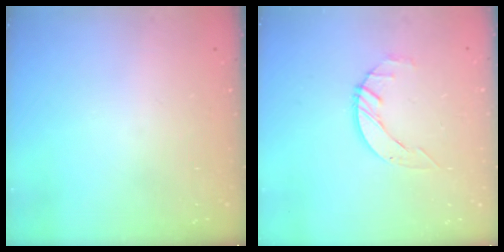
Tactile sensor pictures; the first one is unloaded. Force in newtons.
{"total": 2.7, "press": 2.7, "slide": 0.3}